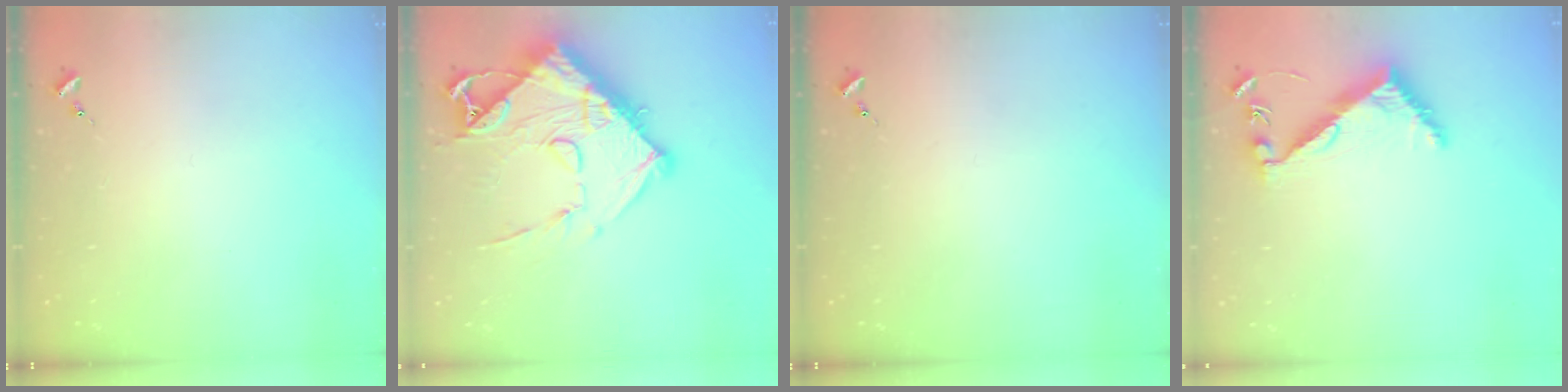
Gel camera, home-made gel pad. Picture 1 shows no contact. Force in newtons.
{"total": 17.9, "press": 17.8, "slide": 2.0}
{"total": 0.0}
{"total": 7.5, "press": 7.4, "slide": 0.6}